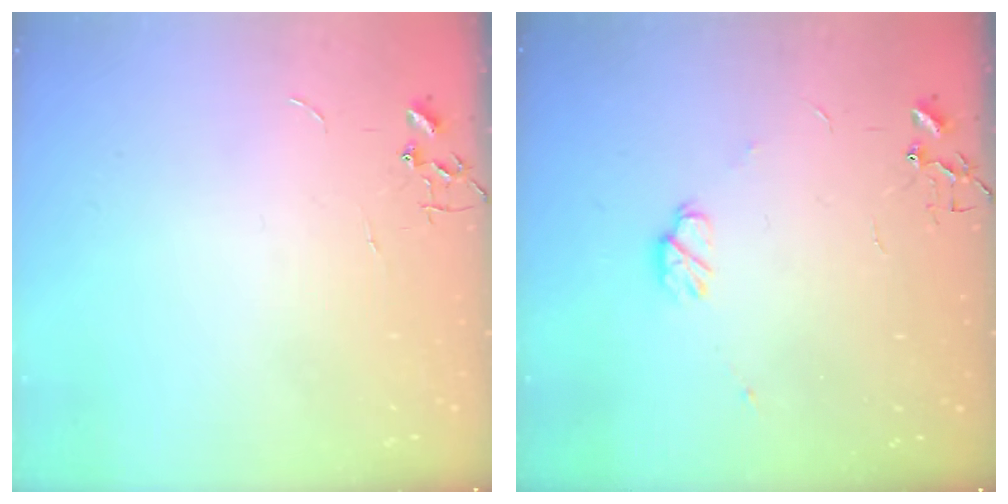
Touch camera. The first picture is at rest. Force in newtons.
{"total": 6.1, "press": 6.0, "slide": 1.1}